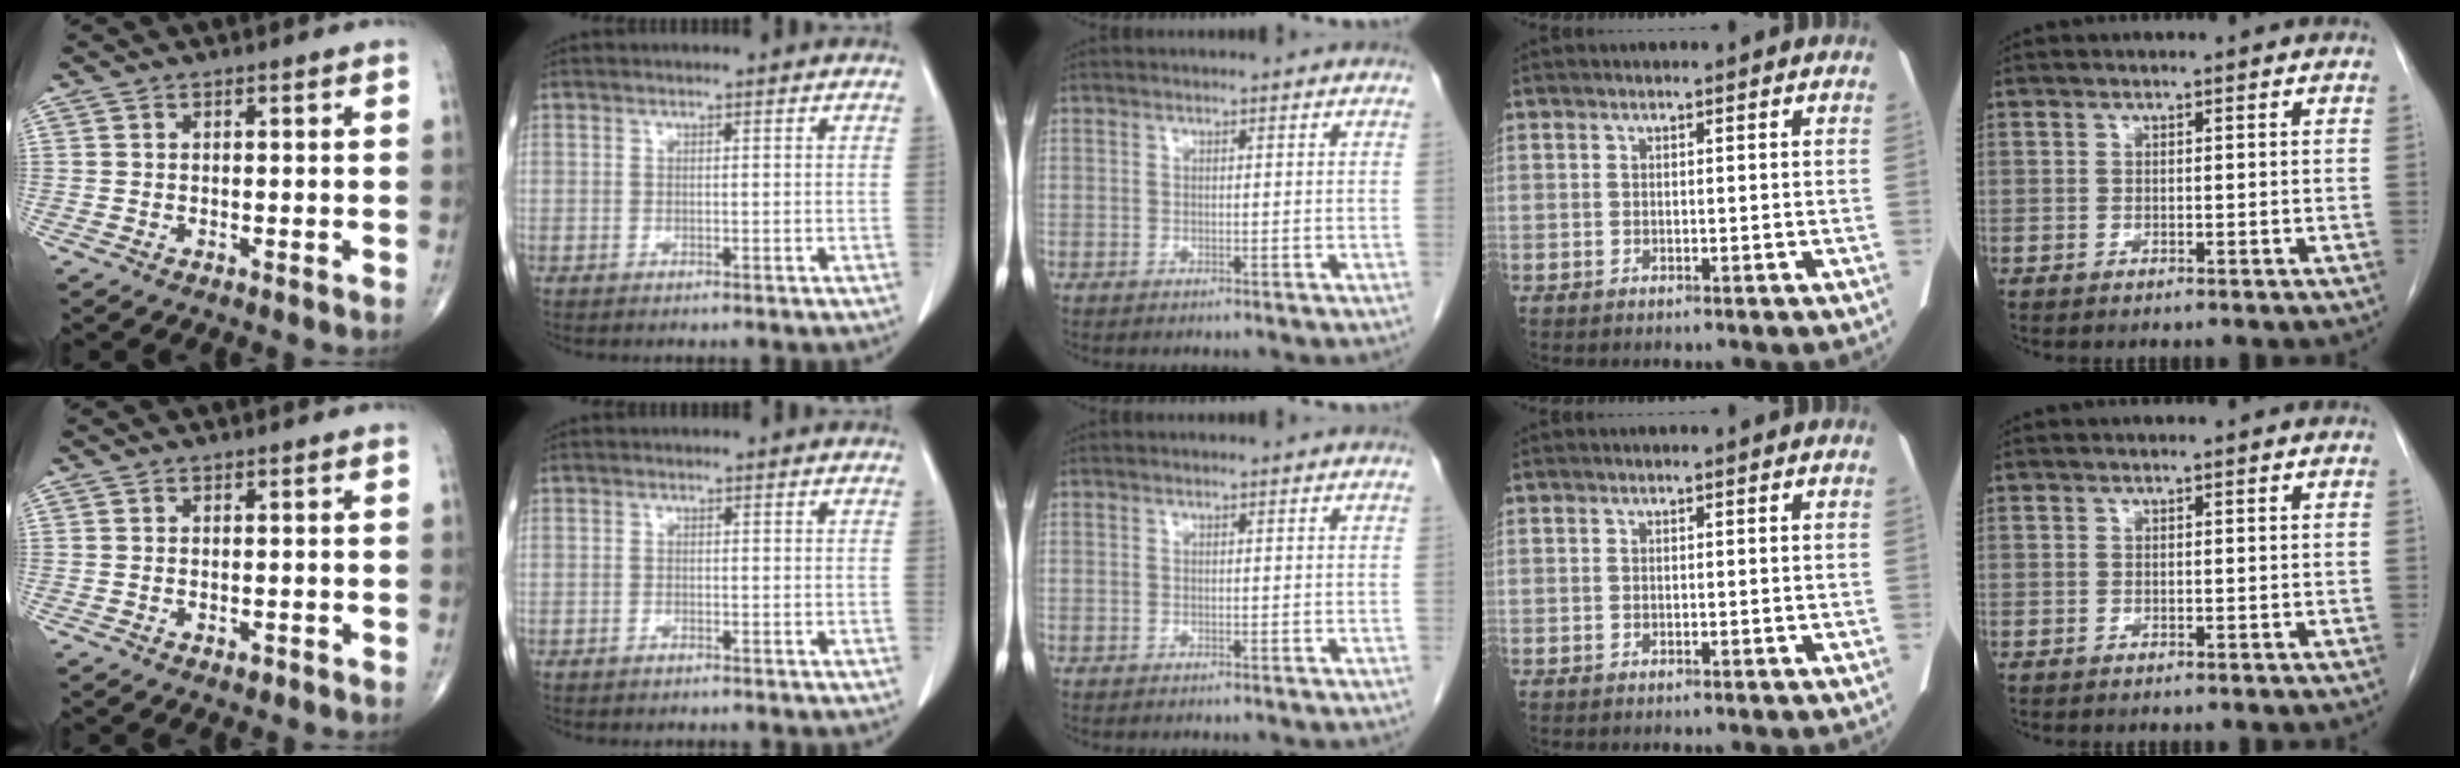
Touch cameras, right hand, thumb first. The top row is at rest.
{"thumb": {"total": 1.3, "force": [-0.7, 0.7, 0.9], "torque": [-0.015, 0.004, -0.007]}, "index": {"total": 0.7, "force": [-0.6, 0.3, 0.2], "torque": [-0.007, 0.000, -0.008]}}